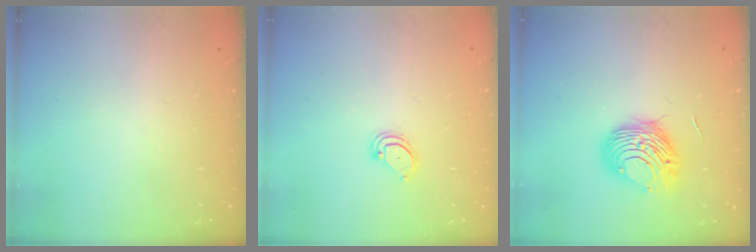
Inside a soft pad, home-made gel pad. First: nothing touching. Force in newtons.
{"total": 3.6, "press": 3.5, "slide": 0.3}
{"total": 9.9, "press": 9.9, "slide": 0.7}